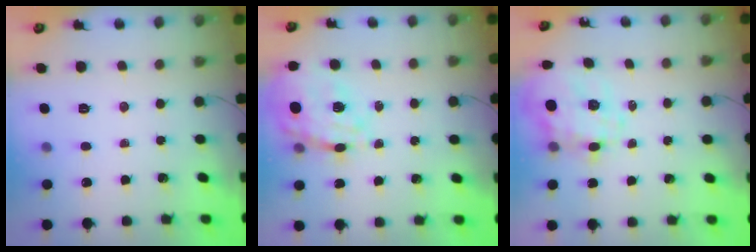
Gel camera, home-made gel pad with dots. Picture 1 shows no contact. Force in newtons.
{"total": 20.0, "press": 19.6, "slide": 4.3}
{"total": 7.5, "press": 7.3, "slide": 1.9}